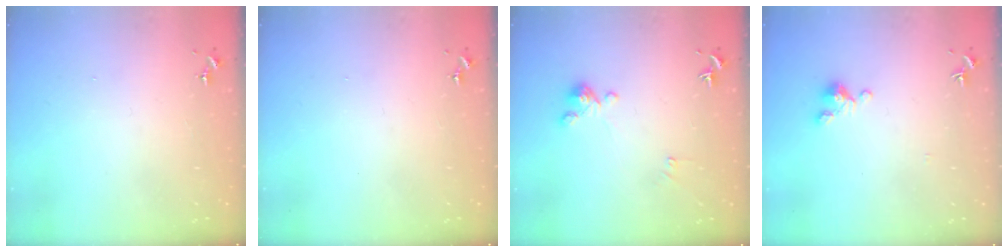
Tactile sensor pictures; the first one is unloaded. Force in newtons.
{"total": 0.0}
{"total": 0.0}
{"total": 2.9, "press": 2.9, "slide": 0.4}